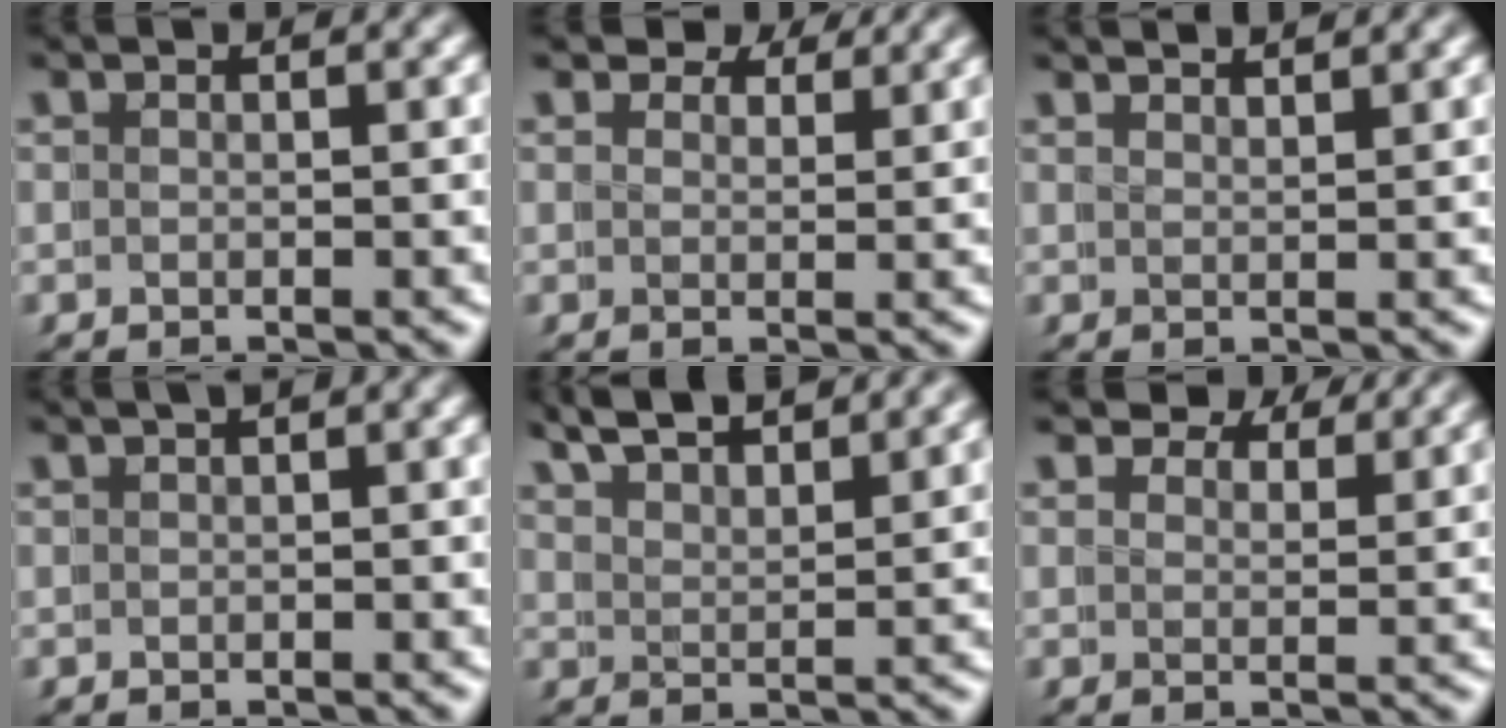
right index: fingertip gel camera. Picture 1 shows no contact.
{"total": 2.5, "force": [2.5, 0.1, 0.1], "torque": [0.001, -0.003, 0.039]}
{"total": 2.5, "force": [2.3, -1.0, 0.0], "torque": [0.004, 0.000, 0.040]}
{"total": 1.1, "force": [0.1, 0.7, 0.9], "torque": [0.001, 0.014, -0.006]}
{"total": 4.9, "force": [4.7, -0.1, 1.1], "torque": [-0.027, 0.005, 0.081]}
{"total": 3.2, "force": [3.2, 0.2, 0.3], "torque": [0.000, -0.001, 0.050]}